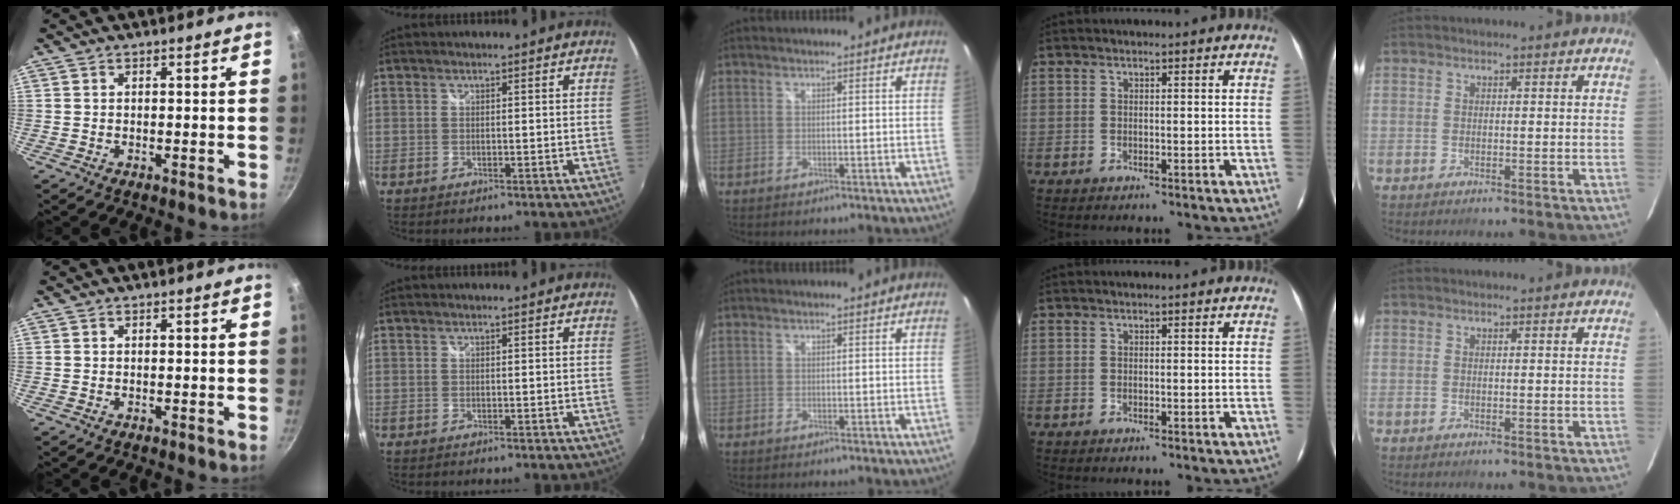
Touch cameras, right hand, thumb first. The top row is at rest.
{}